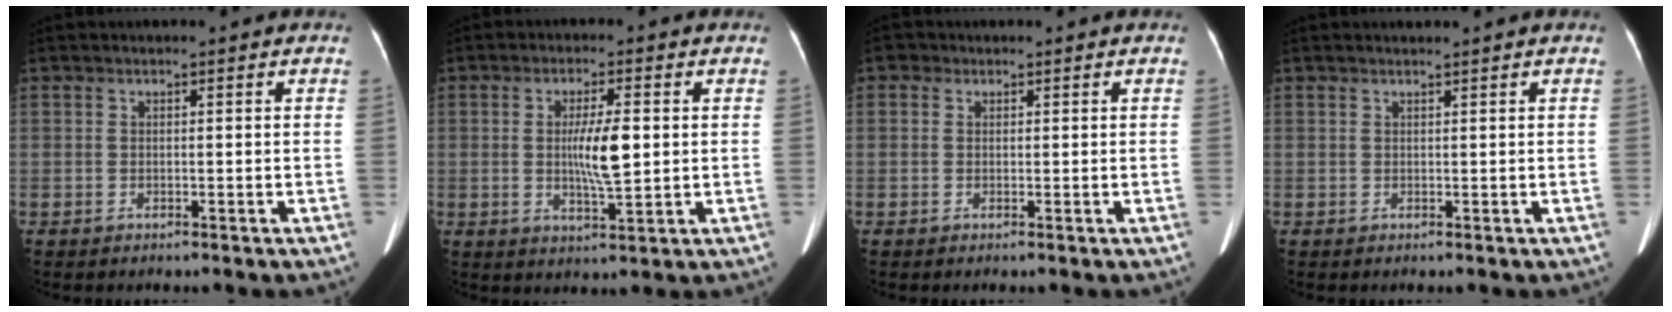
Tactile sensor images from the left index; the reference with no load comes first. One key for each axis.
{"total": 6.5, "fx": 0.4, "fy": 1.0, "fz": 6.4, "tx": -0.120, "ty": -0.003, "tz": 0.007}
{"total": 1.4, "fx": 0.6, "fy": 1.3, "fz": 0.3, "tx": -0.001, "ty": 0.006, "tz": 0.003}
{"total": 0.6, "fx": 0.6, "fy": -0.2, "fz": 0.1, "tx": -0.009, "ty": 0.002, "tz": 0.014}